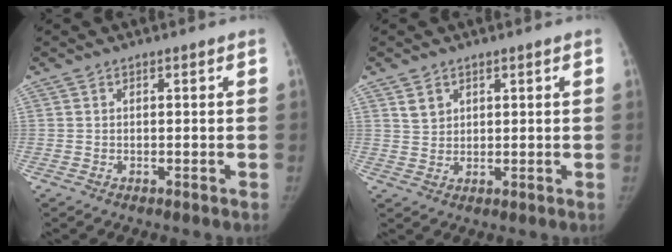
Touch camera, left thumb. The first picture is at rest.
{"total": 2.9, "force": [1.5, 2.2, 0.9], "torque": [-0.005, -0.009, 0.032]}